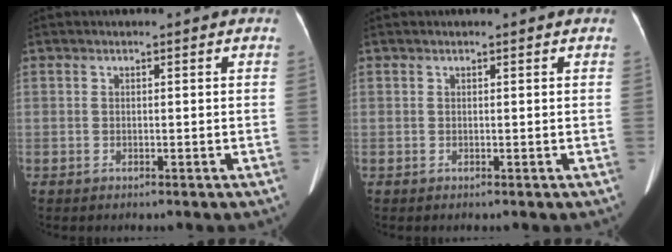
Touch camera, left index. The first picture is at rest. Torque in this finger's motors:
{"motor_torque": [-0.30, 0.41, -0.42, -0.01]}